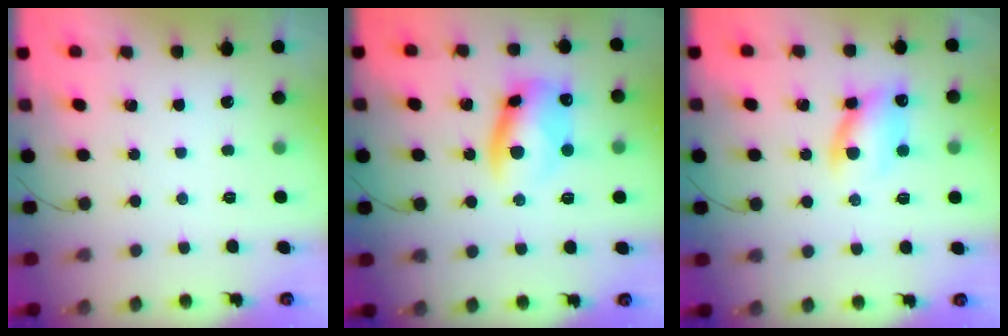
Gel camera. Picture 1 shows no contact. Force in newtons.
{"total": 10.0, "press": 9.9, "slide": 1.5}
{"total": 11.0, "press": 10.9, "slide": 1.5}